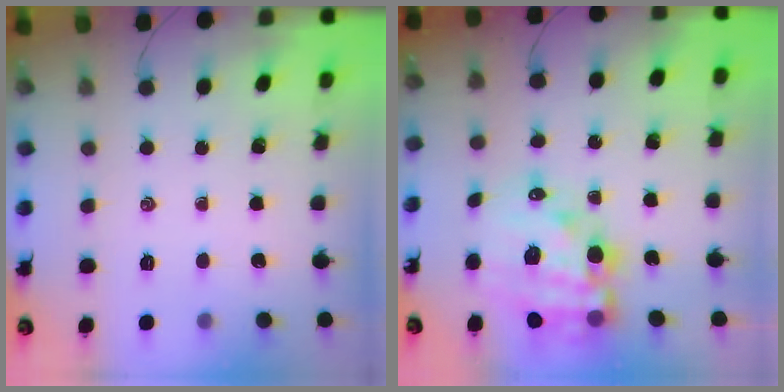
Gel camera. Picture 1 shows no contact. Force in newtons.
{"total": 15.4, "press": 14.9, "slide": 3.9}